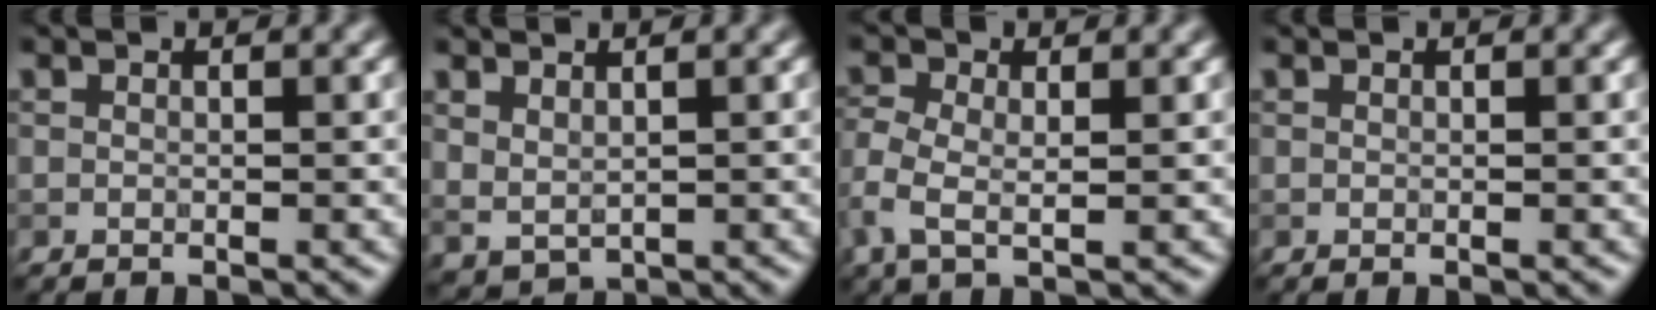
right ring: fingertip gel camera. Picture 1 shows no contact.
{"total": 1.7, "force": [1.0, 0.9, 1.0], "torque": [-0.024, -0.007, 0.029]}
{"total": 3.5, "force": [-0.8, 2.0, 2.7], "torque": [-0.074, -0.008, -0.021]}
{"total": 0.0}